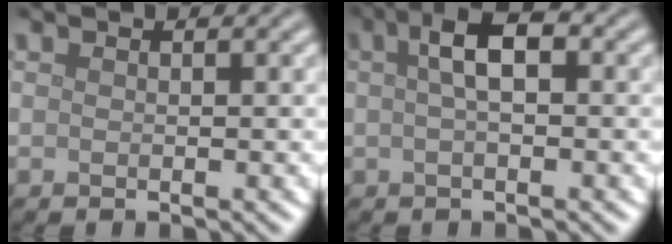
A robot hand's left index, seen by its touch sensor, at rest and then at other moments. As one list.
[{"total": 3.8, "force": [0.9, 1.3, 3.5], "torque": [-0.060, 0.011, 0.009]}]